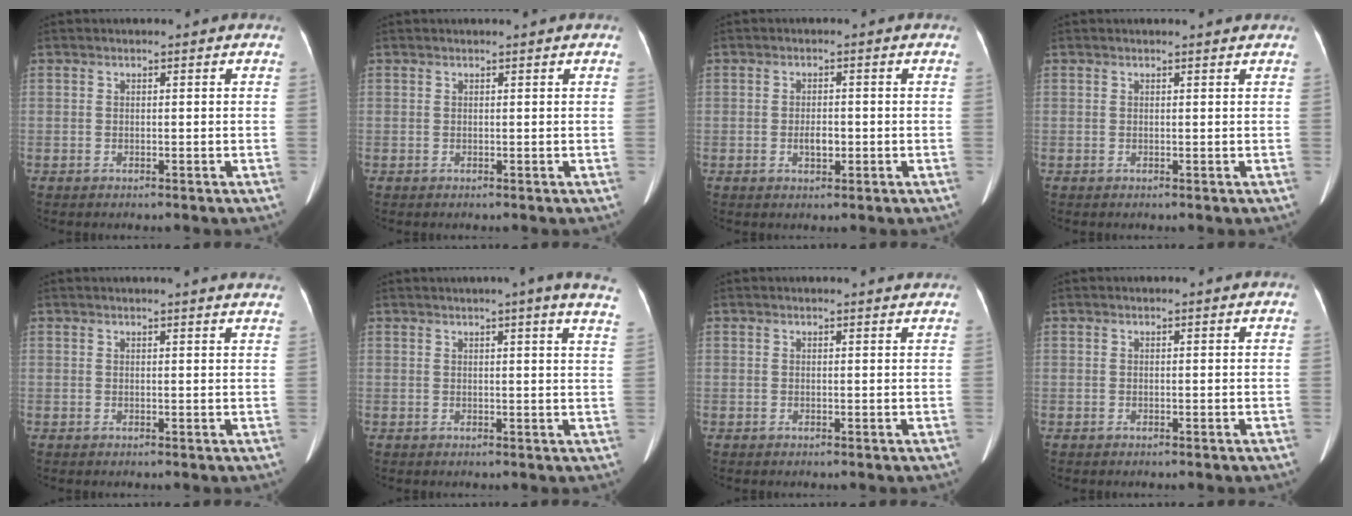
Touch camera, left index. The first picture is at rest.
{"total": 1.0, "force": [0.9, -0.1, 0.4], "torque": [-0.008, 0.009, 0.018]}
{"total": 2.3, "force": [-0.6, 1.1, 2.0], "torque": [-0.036, 0.001, -0.005]}
{"total": 1.3, "force": [1.3, -0.2, 0.1], "torque": [-0.011, 0.001, 0.015]}
{"total": 7.6, "force": [7.1, 0.0, 2.8], "torque": [-0.035, 0.010, 0.063]}
{"total": 10.5, "force": [8.5, -0.6, 6.1], "torque": [-0.071, -0.014, 0.076]}
{"total": 2.0, "force": [2.0, 0.0, 0.2], "torque": [-0.008, 0.001, 0.019]}
{"total": 0.0}